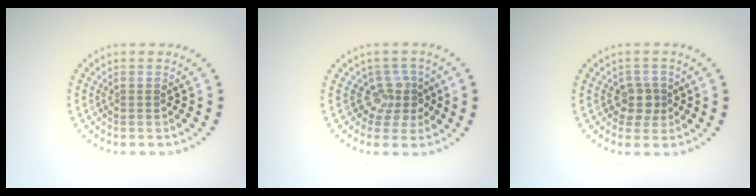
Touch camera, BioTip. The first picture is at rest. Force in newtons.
{"total": 2.7, "press": 2.0, "slide": 1.8}
{"total": 2.0, "press": 1.6, "slide": 1.1}